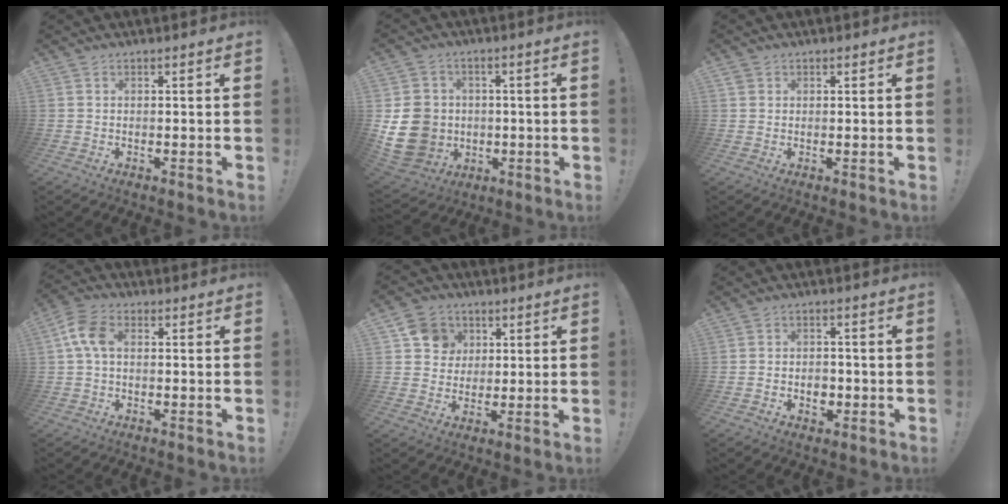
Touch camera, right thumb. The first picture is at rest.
{"total": 15.4, "force": [-1.8, 13.4, 7.4], "torque": [-0.147, 0.017, -0.022]}
{"total": 1.5, "force": [0.9, 1.2, 0.4], "torque": [-0.006, 0.000, 0.017]}
{"total": 7.6, "force": [0.9, 5.0, 5.6], "torque": [-0.117, 0.016, 0.020]}
{"total": 9.9, "force": [3.4, 8.9, 2.6], "torque": [-0.029, -0.013, 0.071]}
{"total": 4.6, "force": [-1.6, 3.8, 2.1], "torque": [-0.017, 0.006, -0.030]}